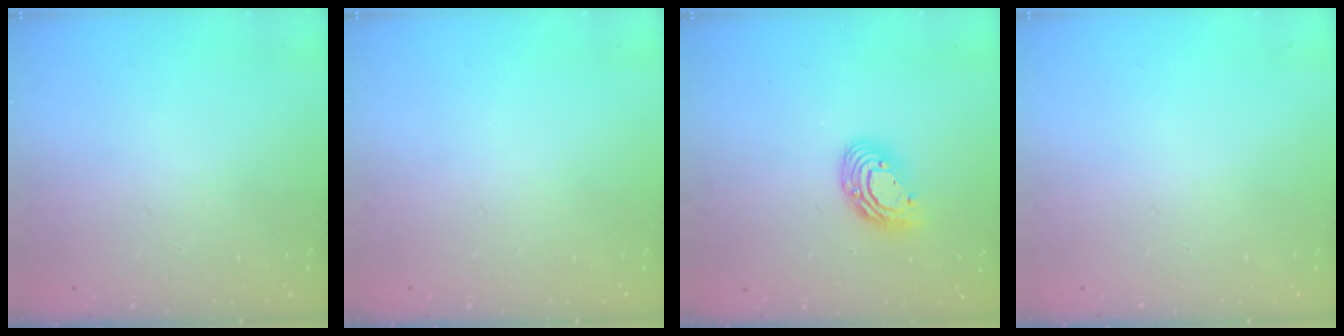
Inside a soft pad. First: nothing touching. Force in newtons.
{"total": 0.0}
{"total": 10.3, "press": 10.3, "slide": 1.1}
{"total": 0.0}